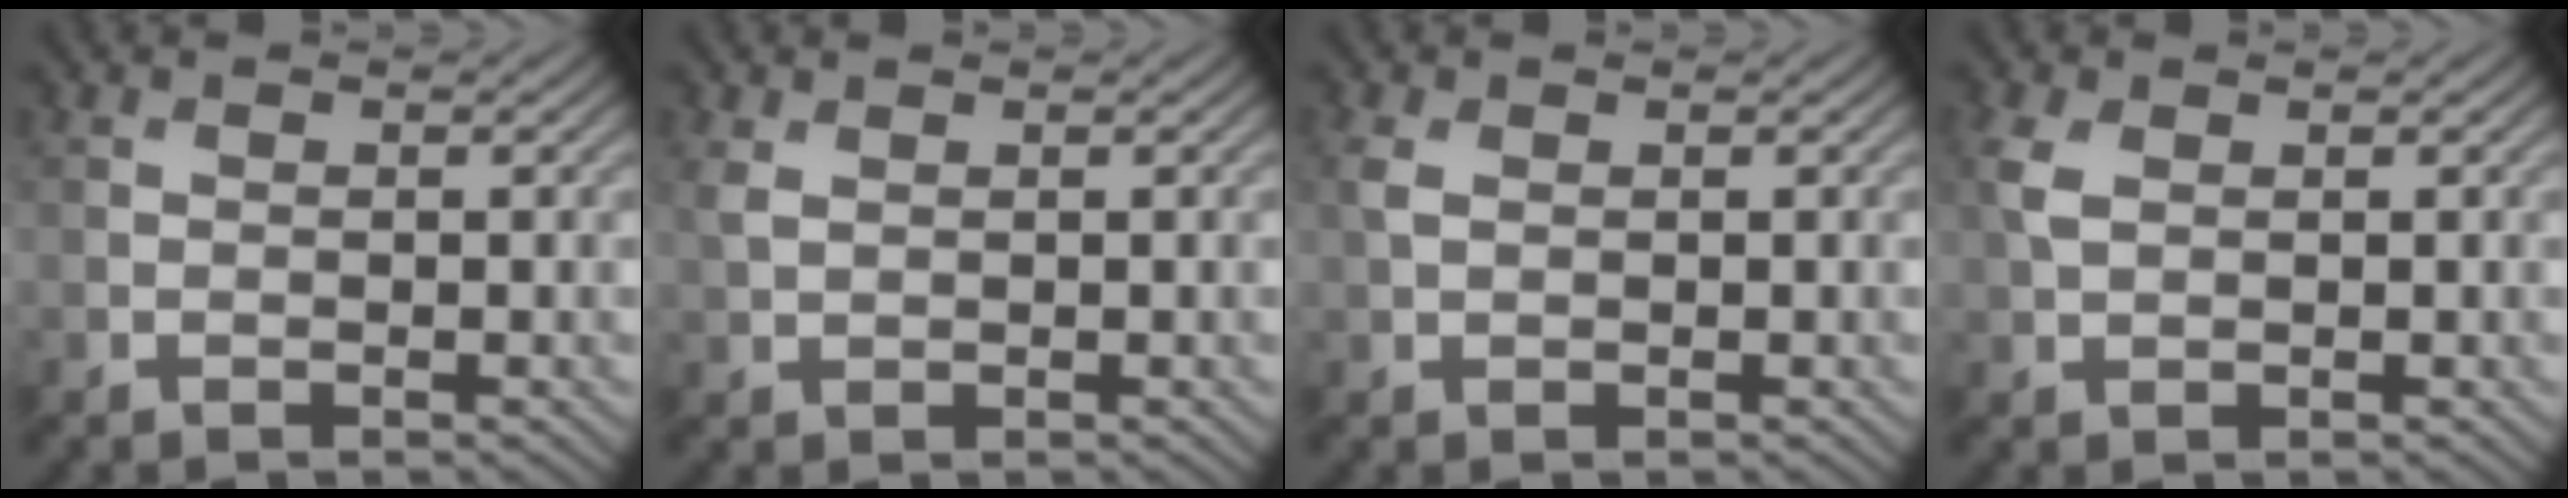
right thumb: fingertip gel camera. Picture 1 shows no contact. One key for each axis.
{"total": 1.7, "fx": 0.8, "fy": 0.9, "fz": 1.2, "tx": -0.037, "ty": 0.002, "tz": 0.018}
{"total": 1.7, "fx": 0.5, "fy": 1.1, "fz": 1.3, "tx": -0.040, "ty": 0.003, "tz": 0.009}
{"total": 2.6, "fx": 0.8, "fy": 1.6, "fz": 1.9, "tx": -0.058, "ty": 0.005, "tz": 0.016}